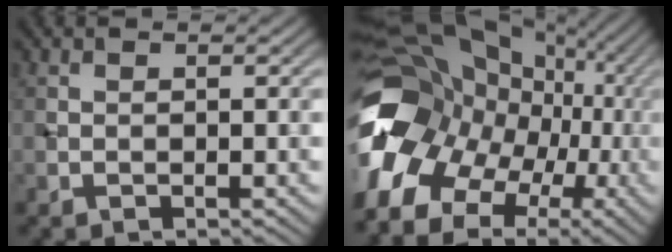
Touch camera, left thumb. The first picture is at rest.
{"total": 16.6, "force": [-2.0, 13.8, 9.1], "torque": [-0.208, -0.011, -0.041]}